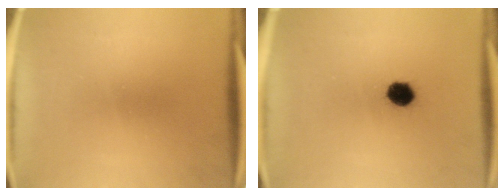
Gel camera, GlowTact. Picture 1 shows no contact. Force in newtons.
{"total": 4.7}